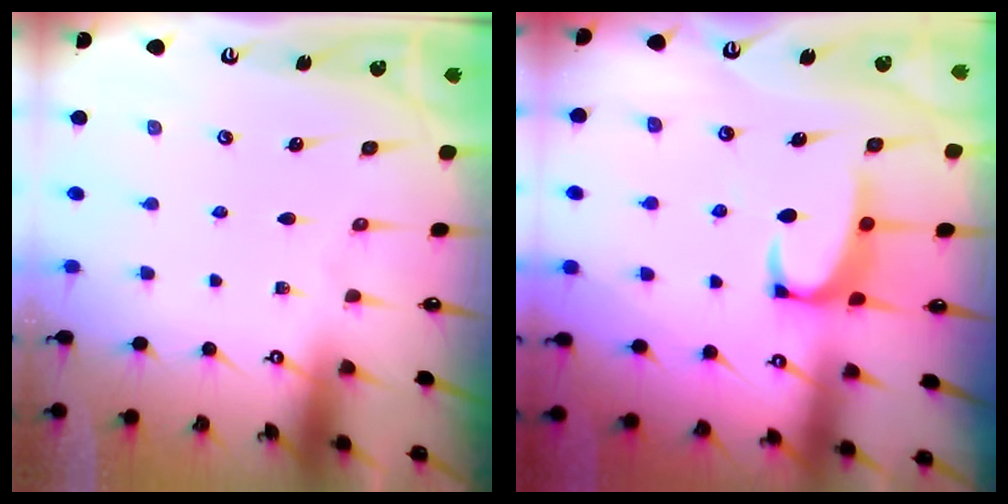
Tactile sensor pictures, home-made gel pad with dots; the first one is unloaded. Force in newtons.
{"total": 2.5, "press": 2.4, "slide": 0.7}